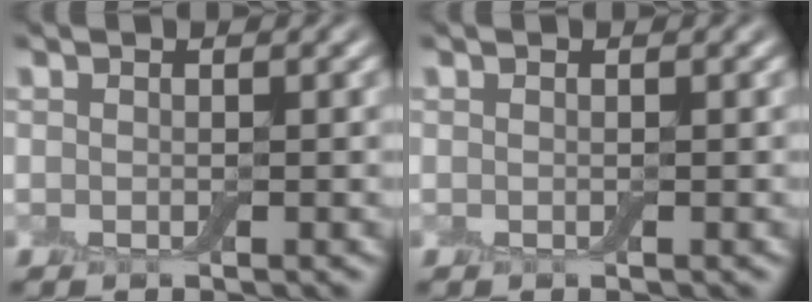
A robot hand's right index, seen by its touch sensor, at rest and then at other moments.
{"total": 0.0}